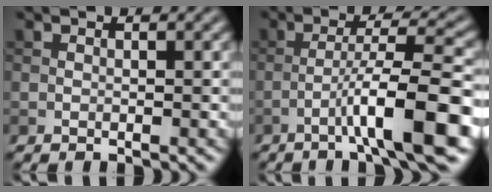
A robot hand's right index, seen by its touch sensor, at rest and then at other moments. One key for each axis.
{"total": 8.9, "fx": -4.0, "fy": 1.0, "fz": 7.9, "tx": -0.119, "ty": 0.022, "tz": -0.064}